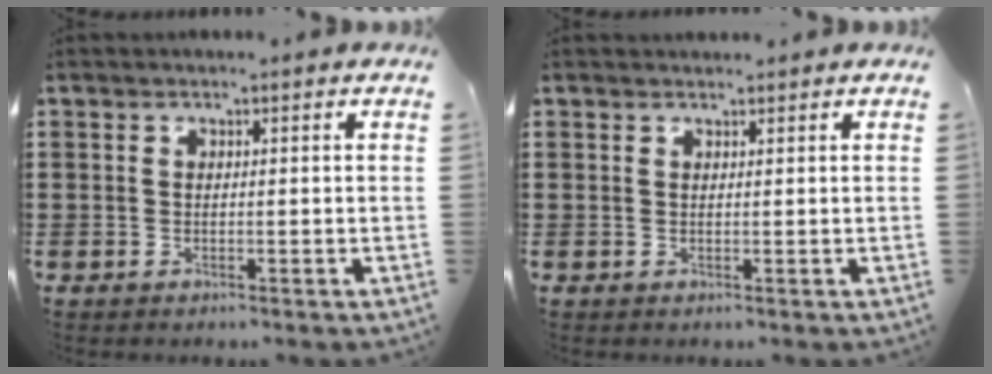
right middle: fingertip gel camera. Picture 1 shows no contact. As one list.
[{"total": 0.7, "force": [0.6, 0.1, -0.1], "torque": [0.008, -0.003, 0.011]}]